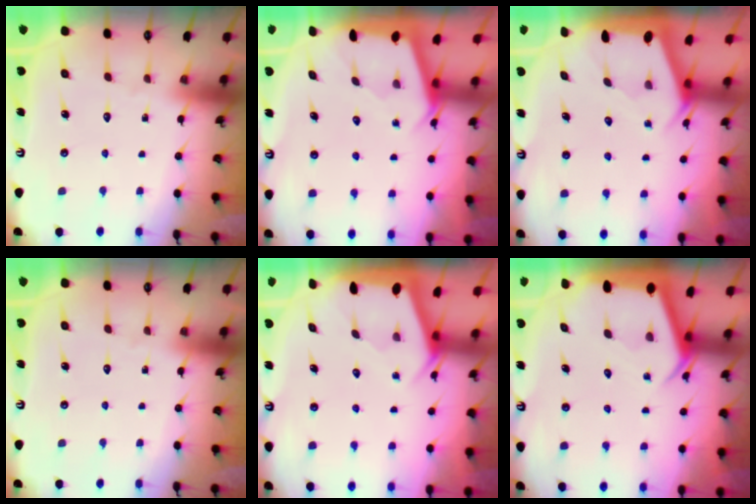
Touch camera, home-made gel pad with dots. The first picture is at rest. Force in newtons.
{"total": 2.0, "press": 2.0, "slide": 0.3}
{"total": 2.0, "press": 1.9, "slide": 0.3}
{"total": 0.0}
{"total": 1.9, "press": 1.9, "slide": 0.3}
{"total": 3.2, "press": 3.2, "slide": 0.3}